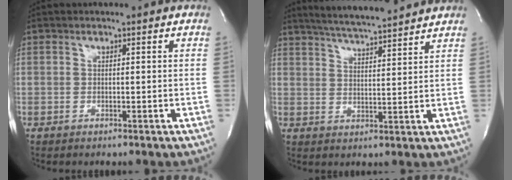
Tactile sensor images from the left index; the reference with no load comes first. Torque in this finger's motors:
{"motor_torque": [-0.01, 0.01, 0.39, 0.09]}